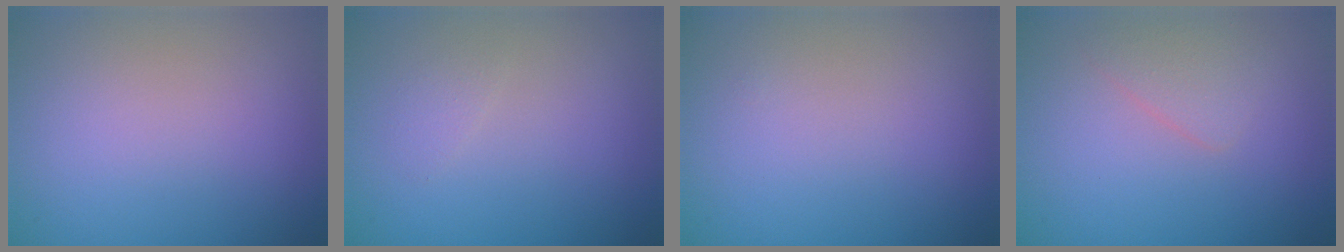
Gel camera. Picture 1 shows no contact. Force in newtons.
{"total": 0.7, "press": 0.7, "slide": 0.0}
{"total": 0.0}
{"total": 1.7, "press": 1.7, "slide": 0.1}